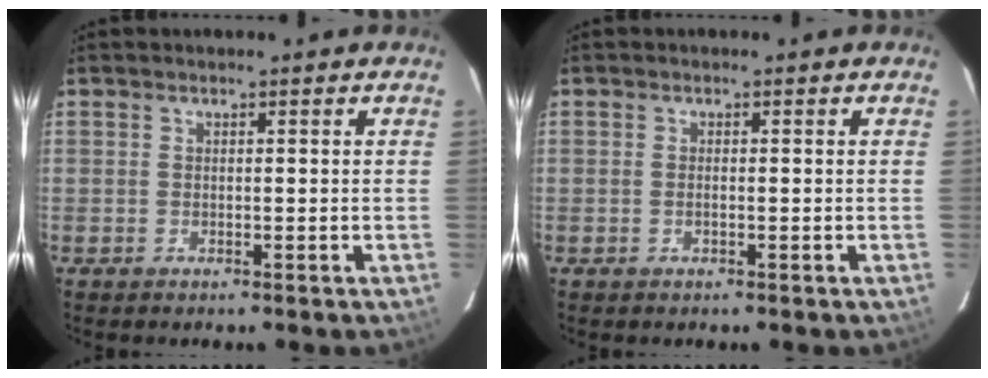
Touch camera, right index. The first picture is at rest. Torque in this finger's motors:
{"motor_torque": [-0.18, 0.09, -0.02, -0.01]}